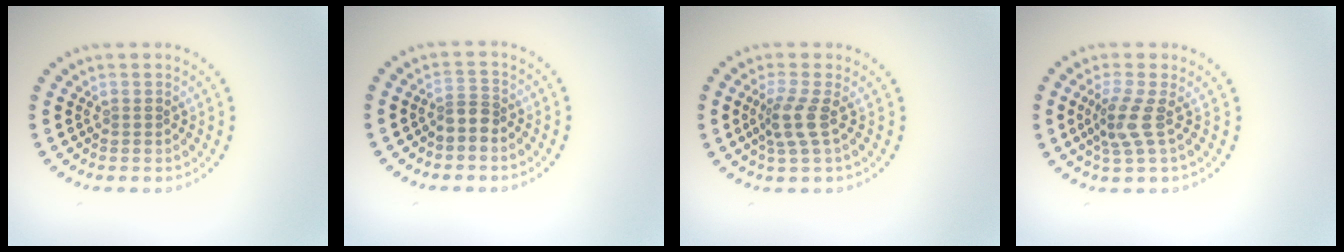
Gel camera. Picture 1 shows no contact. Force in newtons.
{"total": 1.5, "press": 1.2, "slide": 1.0}
{"total": 2.5, "press": 1.9, "slide": 1.7}
{"total": 2.6, "press": 2.1, "slide": 1.7}